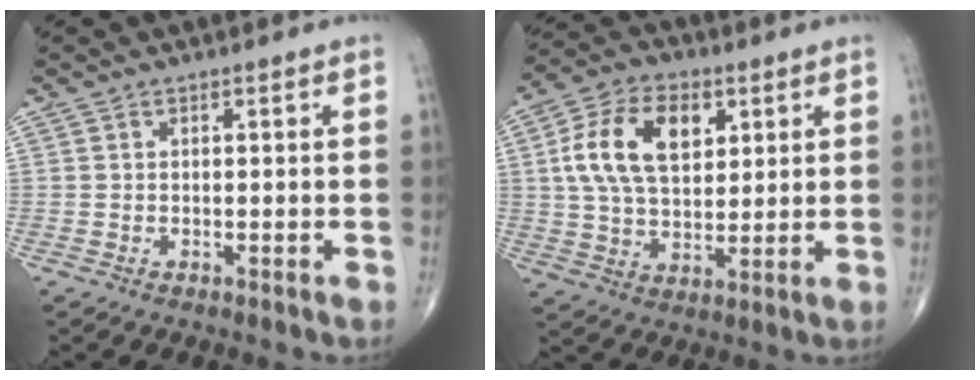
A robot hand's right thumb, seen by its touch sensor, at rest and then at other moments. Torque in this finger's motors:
{"motor_torque": [0.37, 0.76, 0.43, -0.04, 0.36]}